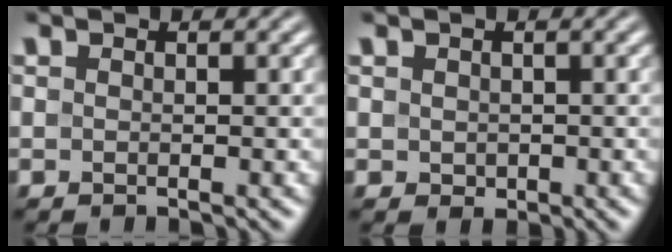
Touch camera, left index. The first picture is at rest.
{"total": 0.9, "force": [0.1, 0.8, 0.3], "torque": [-0.004, -0.003, 0.004]}